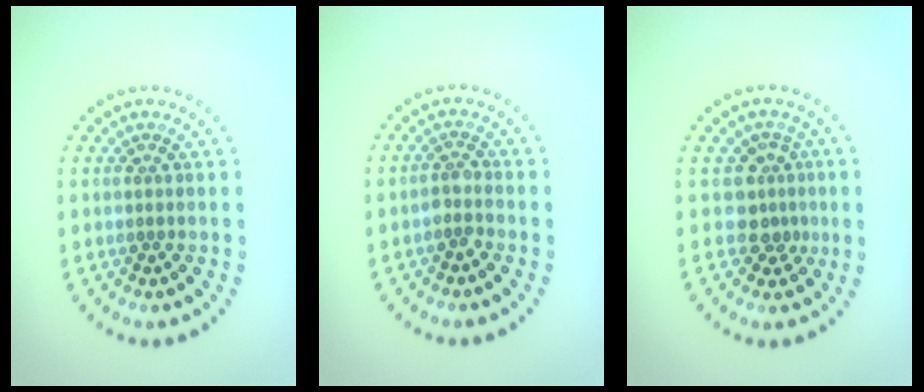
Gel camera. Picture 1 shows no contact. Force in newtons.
{"total": 1.5, "press": 1.2, "slide": 0.9}
{"total": 2.6, "press": 2.0, "slide": 1.7}